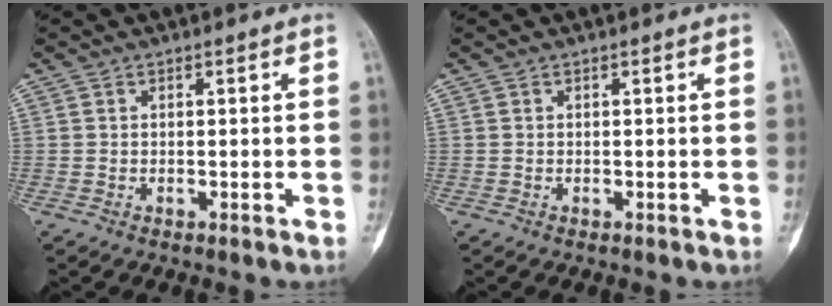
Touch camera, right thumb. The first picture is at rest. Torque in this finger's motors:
{"motor_torque": [0.00, 0.00, 0.01, 0.00, 0.01]}